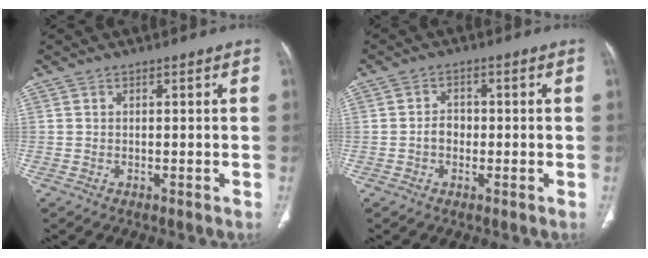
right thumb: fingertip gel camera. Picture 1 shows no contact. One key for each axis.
{"total": 1.3, "fx": -0.4, "fy": 1.0, "fz": 0.7, "tx": -0.005, "ty": 0.005, "tz": -0.009}